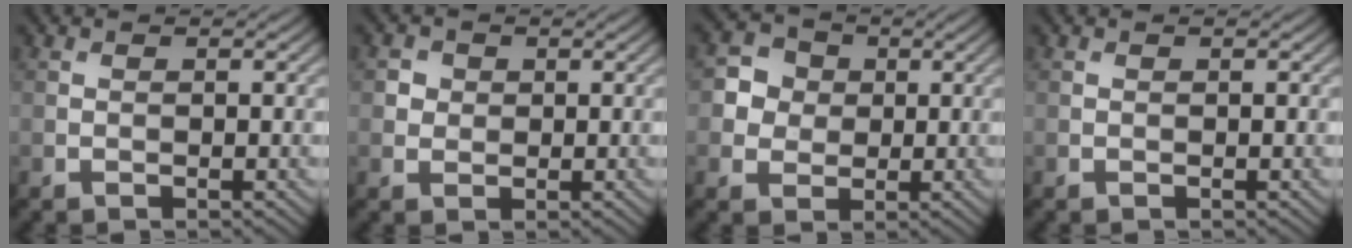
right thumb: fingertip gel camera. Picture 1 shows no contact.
{"total": 2.1, "force": [0.5, 1.9, 0.6], "torque": [-0.015, -0.005, 0.010]}
{"total": 4.1, "force": [0.4, 3.8, 1.5], "torque": [-0.029, 0.008, -0.001]}
{"total": 0.0}